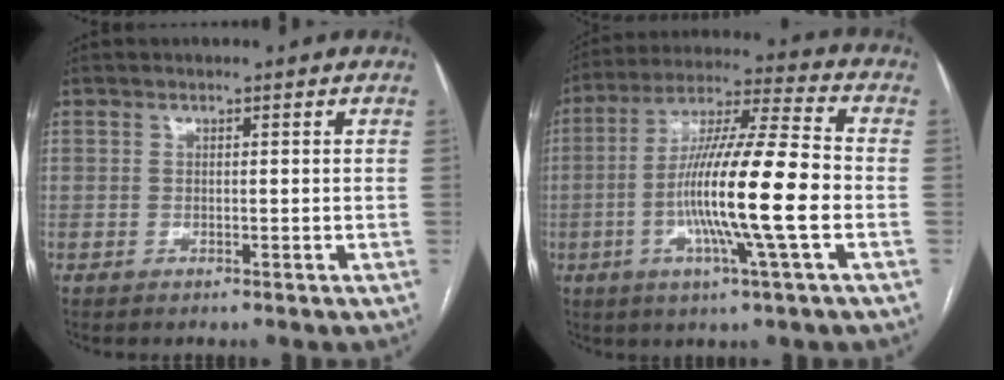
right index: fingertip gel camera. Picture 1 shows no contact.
{"total": 16.4, "force": [-3.4, -0.1, 16.0], "torque": [-0.290, -0.003, -0.068]}